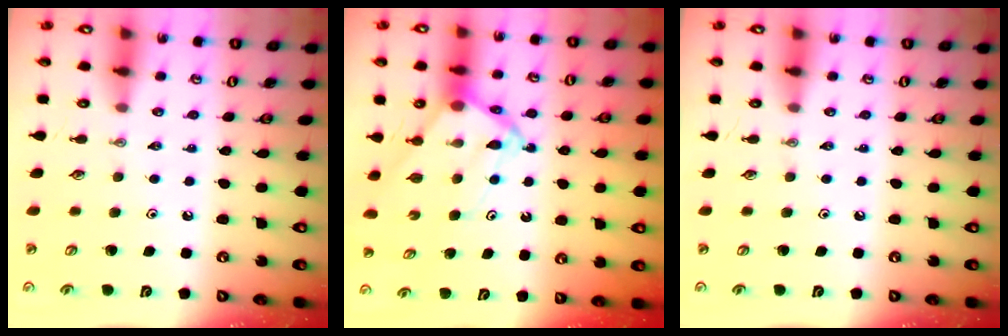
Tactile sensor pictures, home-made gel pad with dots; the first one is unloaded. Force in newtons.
{"total": 12.2, "press": 12.2, "slide": 1.0}
{"total": 0.0}